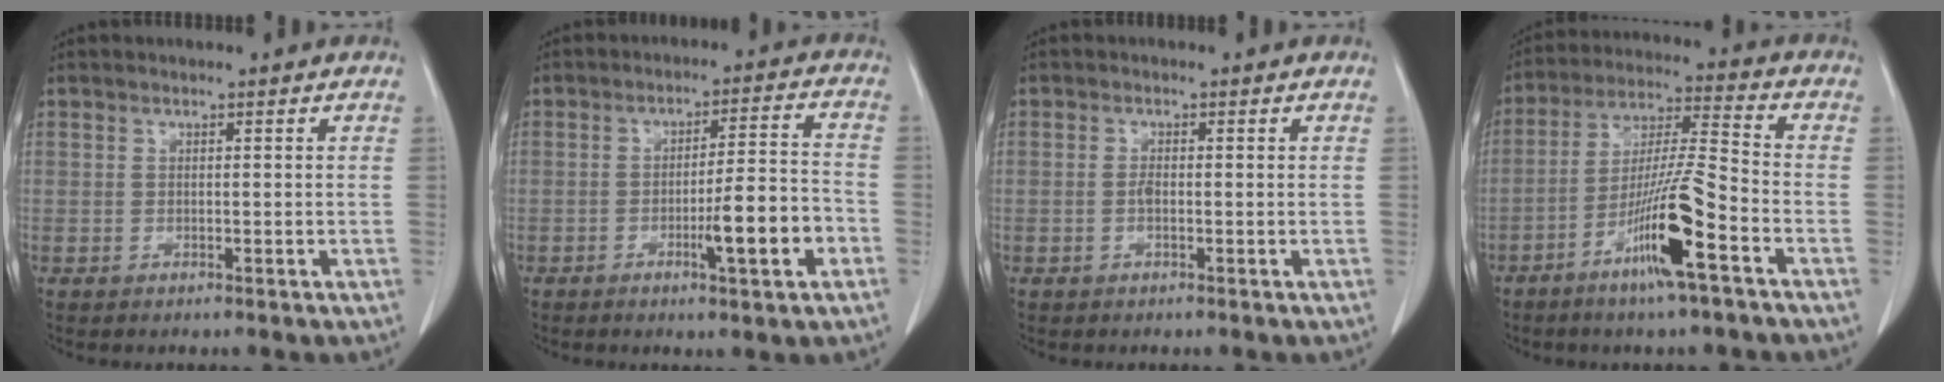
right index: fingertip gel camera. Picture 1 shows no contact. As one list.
[{"total": 9.1, "force": [-3.4, 0.5, 8.4], "torque": [-0.129, 0.004, -0.050]}, {"total": 1.1, "force": [-0.3, 0.3, 1.0], "torque": [-0.023, 0.002, -0.006]}, {"total": 12.5, "force": [-6.1, -0.3, 10.9], "torque": [-0.210, -0.008, -0.115]}]